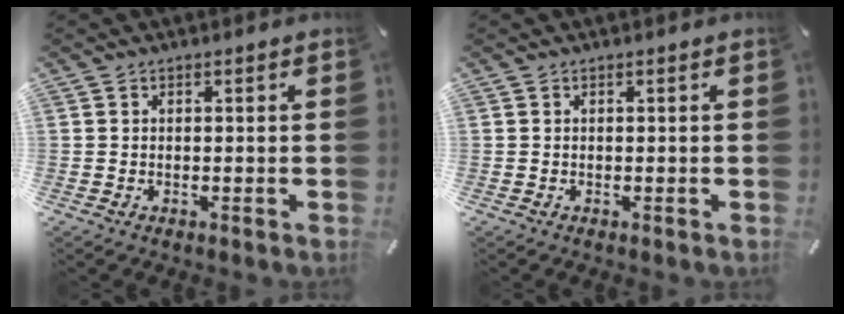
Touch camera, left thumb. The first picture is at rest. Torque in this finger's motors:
{"motor_torque": [0.00, 0.00, -0.01, -0.02, 0.00]}